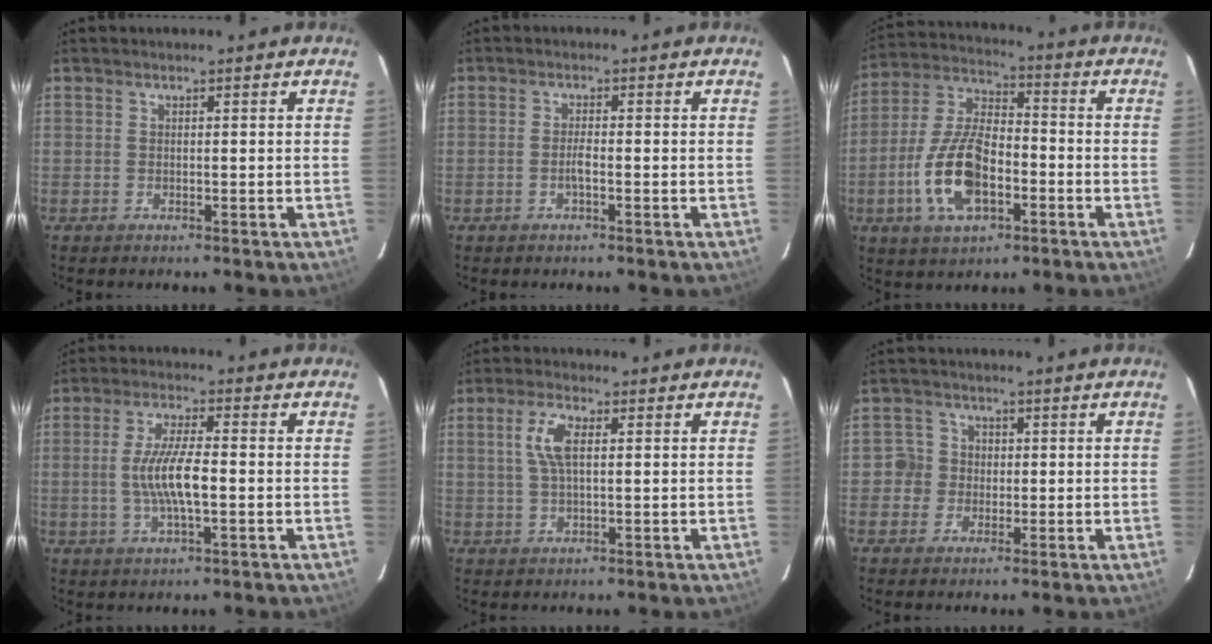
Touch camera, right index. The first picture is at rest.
{"total": 1.7, "force": [-0.7, 0.2, 1.5], "torque": [-0.029, 0.001, -0.015]}
{"total": 14.5, "force": [-4.9, 7.1, 11.7], "torque": [-0.247, 0.008, -0.089]}
{"total": 6.7, "force": [-0.7, 1.6, 6.5], "torque": [-0.128, 0.000, -0.013]}
{"total": 5.5, "force": [1.3, 2.2, 4.9], "torque": [-0.099, 0.009, 0.027]}
{"total": 3.9, "force": [-0.6, 3.8, 0.3], "torque": [0.010, 0.014, -0.016]}